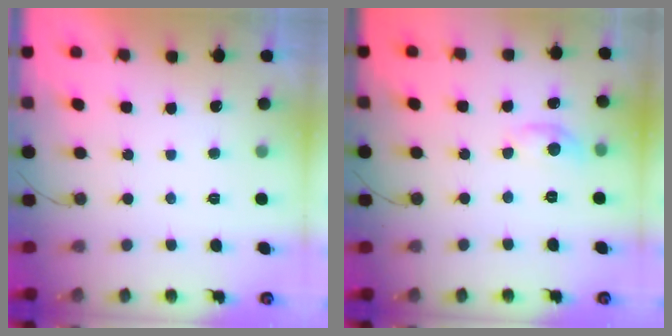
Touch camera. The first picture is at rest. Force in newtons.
{"total": 4.9, "press": 4.9, "slide": 0.3}